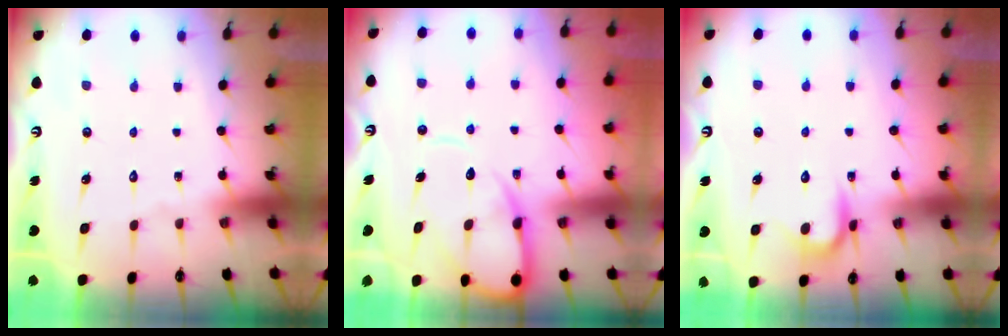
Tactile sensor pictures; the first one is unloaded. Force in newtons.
{"total": 10.6, "press": 10.5, "slide": 0.9}
{"total": 5.3, "press": 5.3, "slide": 0.8}